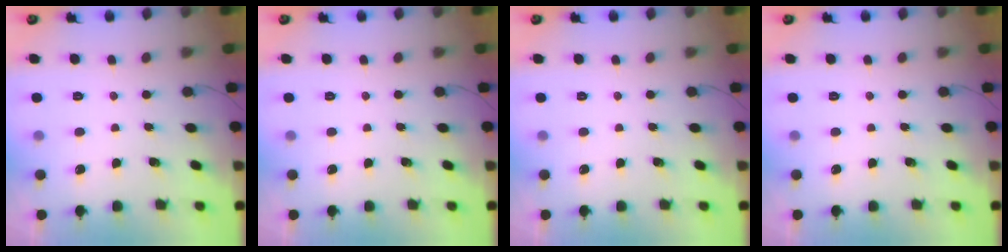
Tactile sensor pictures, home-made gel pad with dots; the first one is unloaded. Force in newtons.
{"total": 0.0}
{"total": 0.0}
{"total": 0.0}